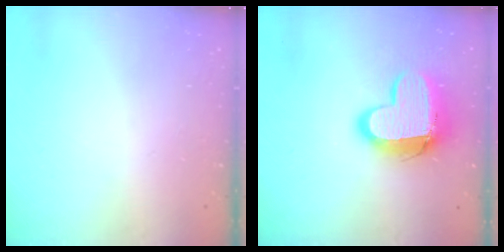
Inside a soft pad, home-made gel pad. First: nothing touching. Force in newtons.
{"total": 14.8, "press": 14.7, "slide": 1.2}